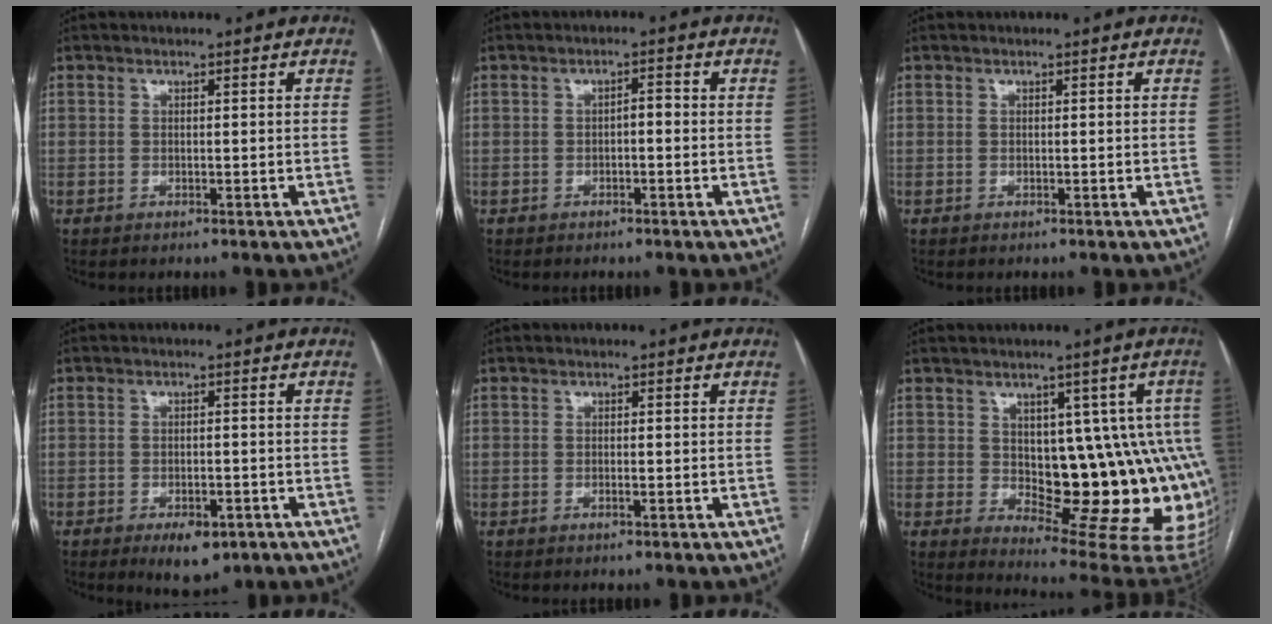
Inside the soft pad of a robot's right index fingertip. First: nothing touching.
{"total": 1.7, "force": [-0.4, 0.6, 1.5], "torque": [-0.020, 0.008, -0.007]}
{"total": 0.0}
{"total": 5.3, "force": [-3.0, 2.3, 3.8], "torque": [-0.056, -0.003, -0.035]}
{"total": 0.7, "force": [-0.2, 0.1, 0.6], "torque": [-0.015, 0.001, -0.001]}
{"total": 15.6, "force": [-0.2, 7.1, 13.9], "torque": [-0.118, 0.017, 0.019]}